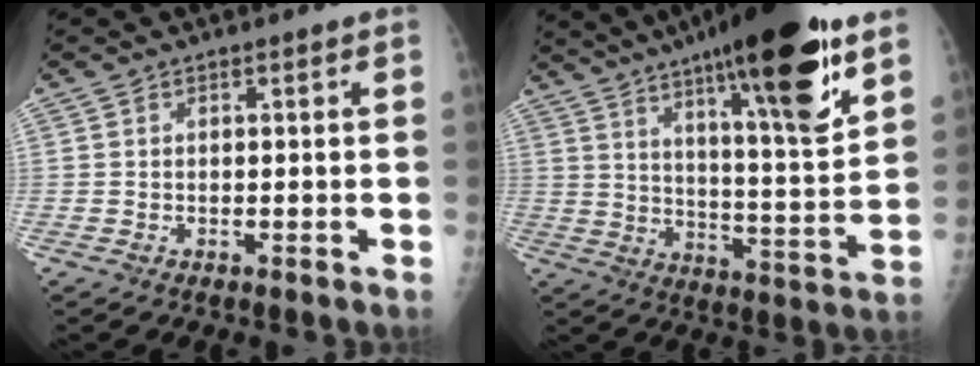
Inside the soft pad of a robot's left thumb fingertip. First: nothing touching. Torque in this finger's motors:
{"motor_torque": [2.26, 1.09, 1.72, -1.05, 0.53]}